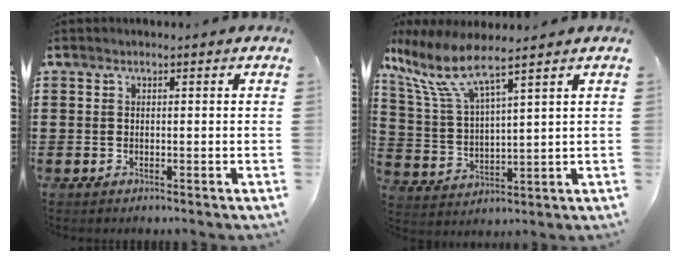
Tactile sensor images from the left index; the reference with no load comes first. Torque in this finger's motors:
{"motor_torque": [2.14, 0.00, 0.28, 0.21]}